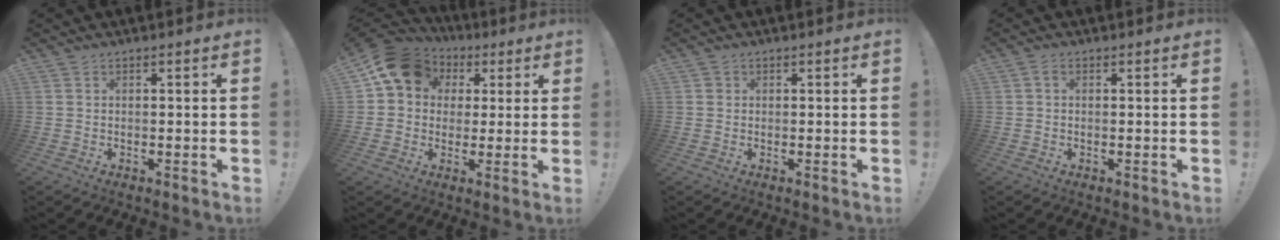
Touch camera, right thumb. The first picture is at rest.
{"total": 12.9, "force": [4.8, 10.3, 6.1], "torque": [-0.088, -0.014, 0.095]}
{"total": 0.9, "force": [0.4, 0.8, 0.1], "torque": [0.004, 0.000, 0.007]}
{"total": 0.9, "force": [0.0, 0.5, 0.8], "torque": [-0.023, 0.006, 0.001]}